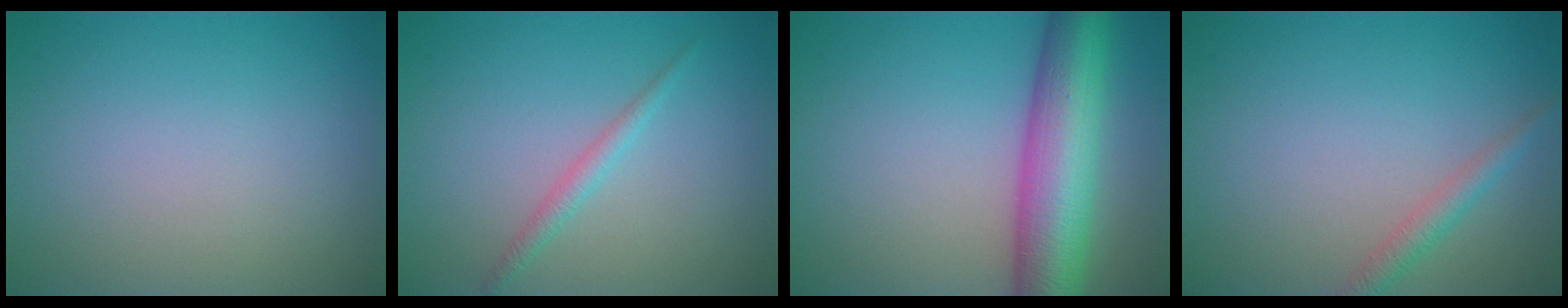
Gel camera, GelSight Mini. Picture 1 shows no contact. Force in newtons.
{"total": 1.3, "press": 1.3, "slide": 0.0}
{"total": 9.7, "press": 9.7, "slide": 0.3}
{"total": 1.8, "press": 1.8, "slide": 0.1}